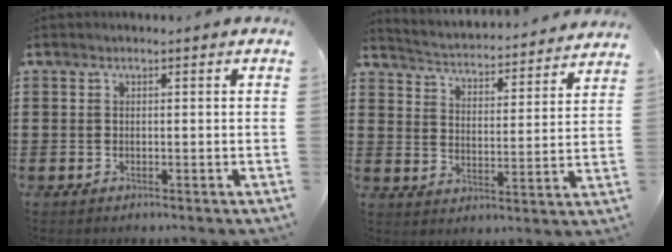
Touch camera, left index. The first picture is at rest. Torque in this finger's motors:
{"motor_torque": [1.39, -0.75, 0.12, 0.04]}